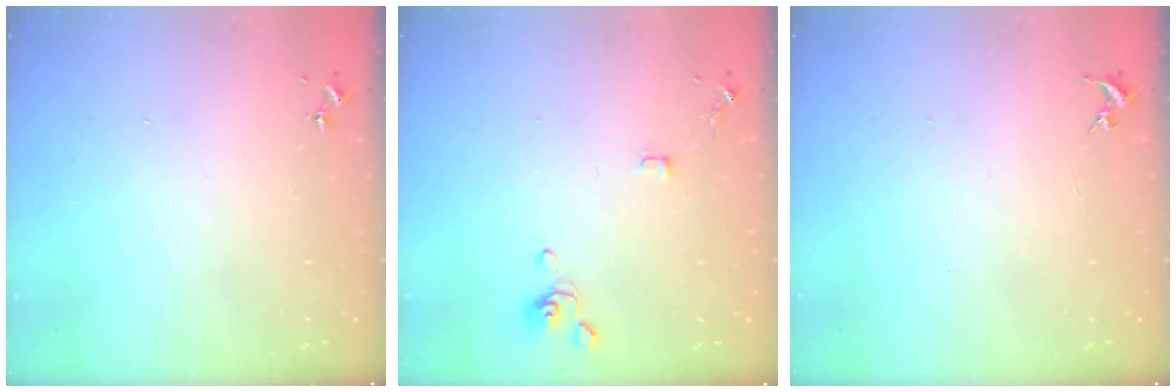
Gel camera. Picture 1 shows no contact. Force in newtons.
{"total": 3.5, "press": 3.4, "slide": 0.9}
{"total": 0.0}